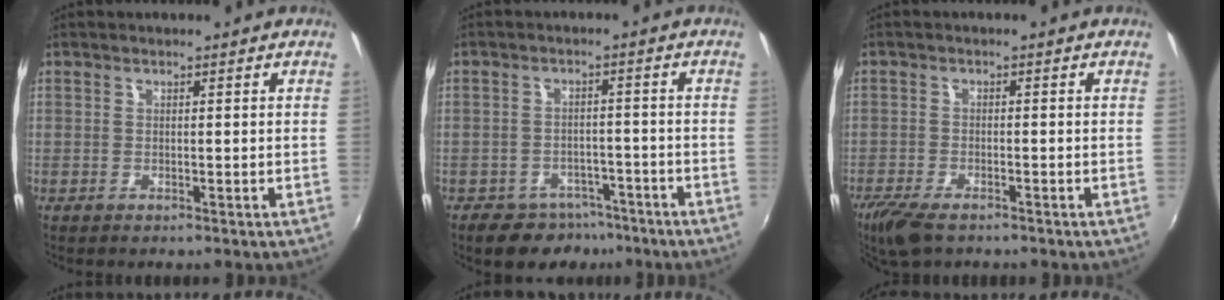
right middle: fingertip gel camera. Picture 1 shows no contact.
{"total": 8.0, "force": [-6.0, 4.9, 2.0], "torque": [-0.047, 0.017, -0.076]}
{"total": 6.7, "force": [-5.1, 2.3, 3.8], "torque": [-0.101, -0.022, -0.095]}